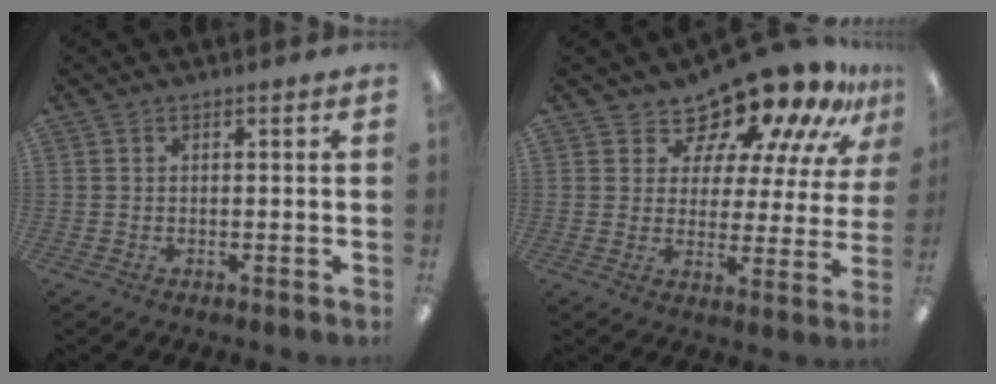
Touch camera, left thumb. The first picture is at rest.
{"total": 14.8, "force": [12.8, 5.0, 5.5], "torque": [-0.092, -0.109, 0.217]}